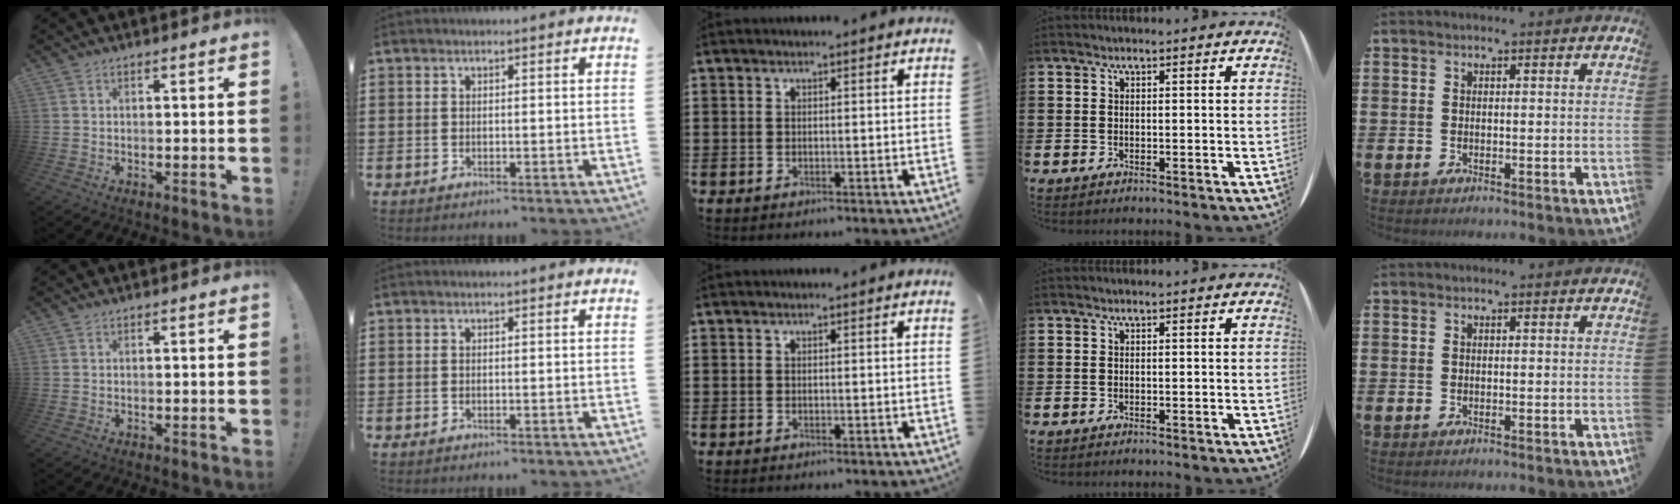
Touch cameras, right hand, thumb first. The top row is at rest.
{}